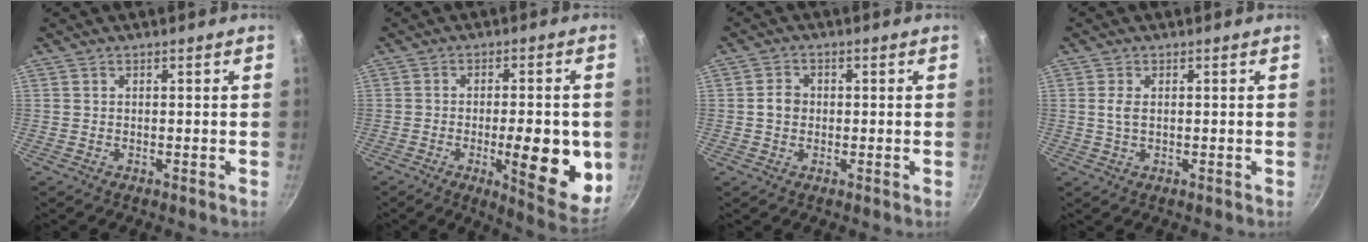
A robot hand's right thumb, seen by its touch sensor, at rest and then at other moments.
{"total": 15.4, "force": [-2.8, 4.8, 14.3], "torque": [-0.169, -0.010, -0.037]}
{"total": 3.2, "force": [-0.1, 2.7, 1.7], "torque": [-0.016, 0.009, -0.005]}
{"total": 2.4, "force": [0.3, 1.4, 2.0], "torque": [-0.037, -0.001, 0.006]}